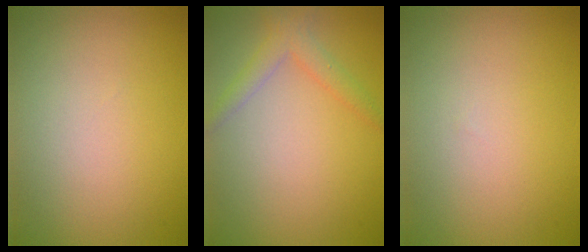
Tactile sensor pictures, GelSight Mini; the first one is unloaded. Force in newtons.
{"total": 2.2, "press": 2.2, "slide": 0.1}
{"total": 0.0}